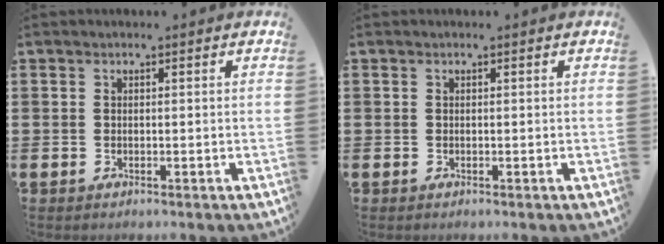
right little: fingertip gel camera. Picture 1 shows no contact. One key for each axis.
{"total": 0.0}